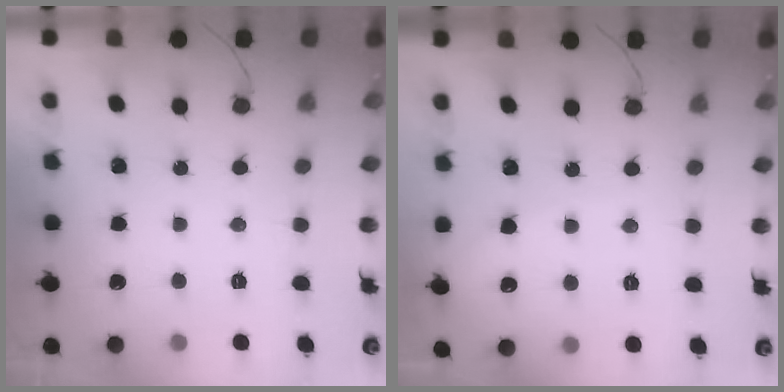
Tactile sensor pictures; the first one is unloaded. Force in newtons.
{"total": 4.2, "press": 4.2, "slide": 0.6}